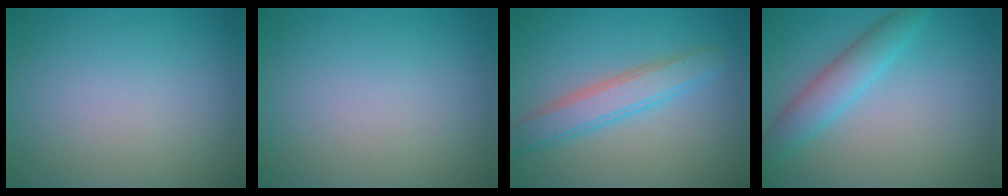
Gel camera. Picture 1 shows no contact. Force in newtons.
{"total": 0.0}
{"total": 3.6, "press": 3.6, "slide": 0.1}
{"total": 3.5, "press": 3.5, "slide": 0.1}